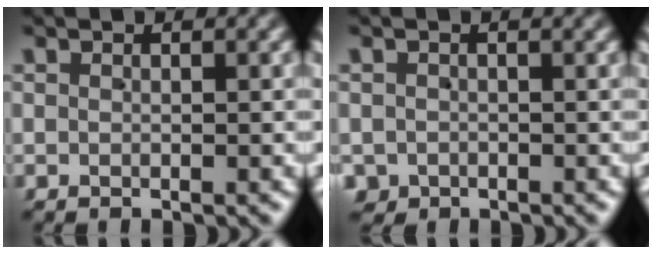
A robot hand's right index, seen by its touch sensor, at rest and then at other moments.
{"total": 2.9, "force": [-1.8, 2.3, 0.0], "torque": [-0.001, -0.025, -0.022]}